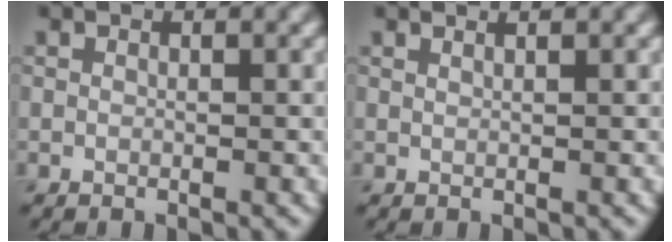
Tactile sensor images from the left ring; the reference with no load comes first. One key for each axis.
{"total": 1.5, "fx": 1.1, "fy": 0.6, "fz": 0.8, "tx": 0.000, "ty": -0.006, "tz": 0.002}